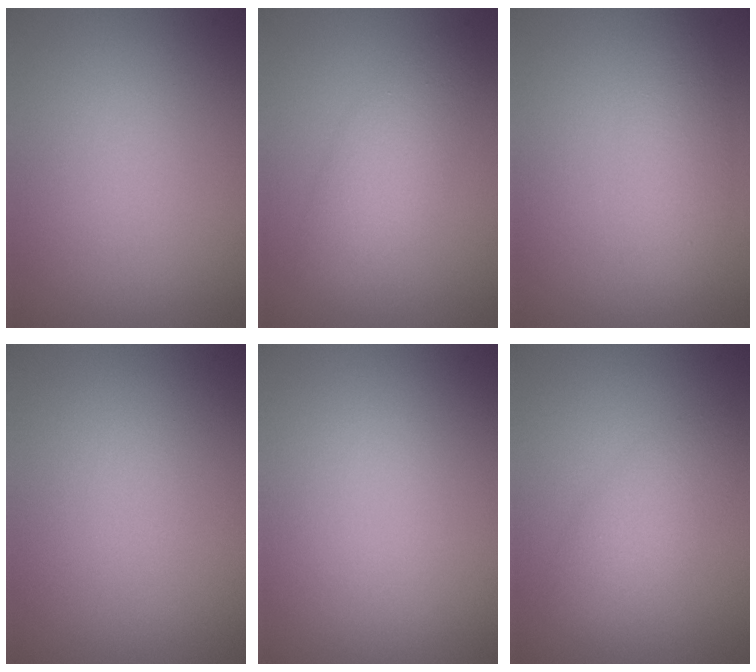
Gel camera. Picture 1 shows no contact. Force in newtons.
{"total": 3.4, "press": 3.4, "slide": 0.1}
{"total": 2.8, "press": 2.8, "slide": 0.0}
{"total": 0.0}
{"total": 0.0}
{"total": 3.0, "press": 3.0, "slide": 0.0}